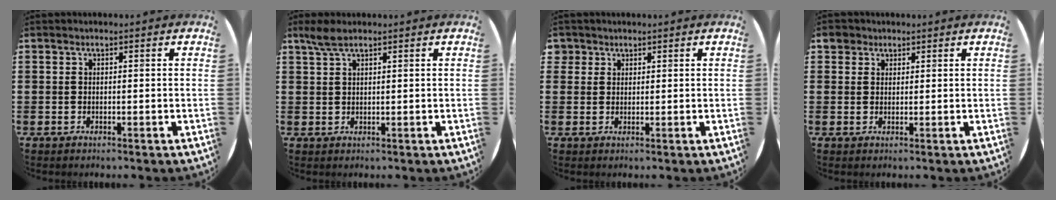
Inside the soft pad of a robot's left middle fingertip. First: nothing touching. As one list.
[{"total": 2.5, "force": [2.0, 0.5, 1.5], "torque": [-0.034, 0.004, 0.036]}, {"total": 1.2, "force": [1.0, 0.7, 0.1], "torque": [-0.003, 0.003, 0.021]}, {"total": 2.3, "force": [1.7, 1.5, 0.3], "torque": [0.005, 0.001, 0.030]}]